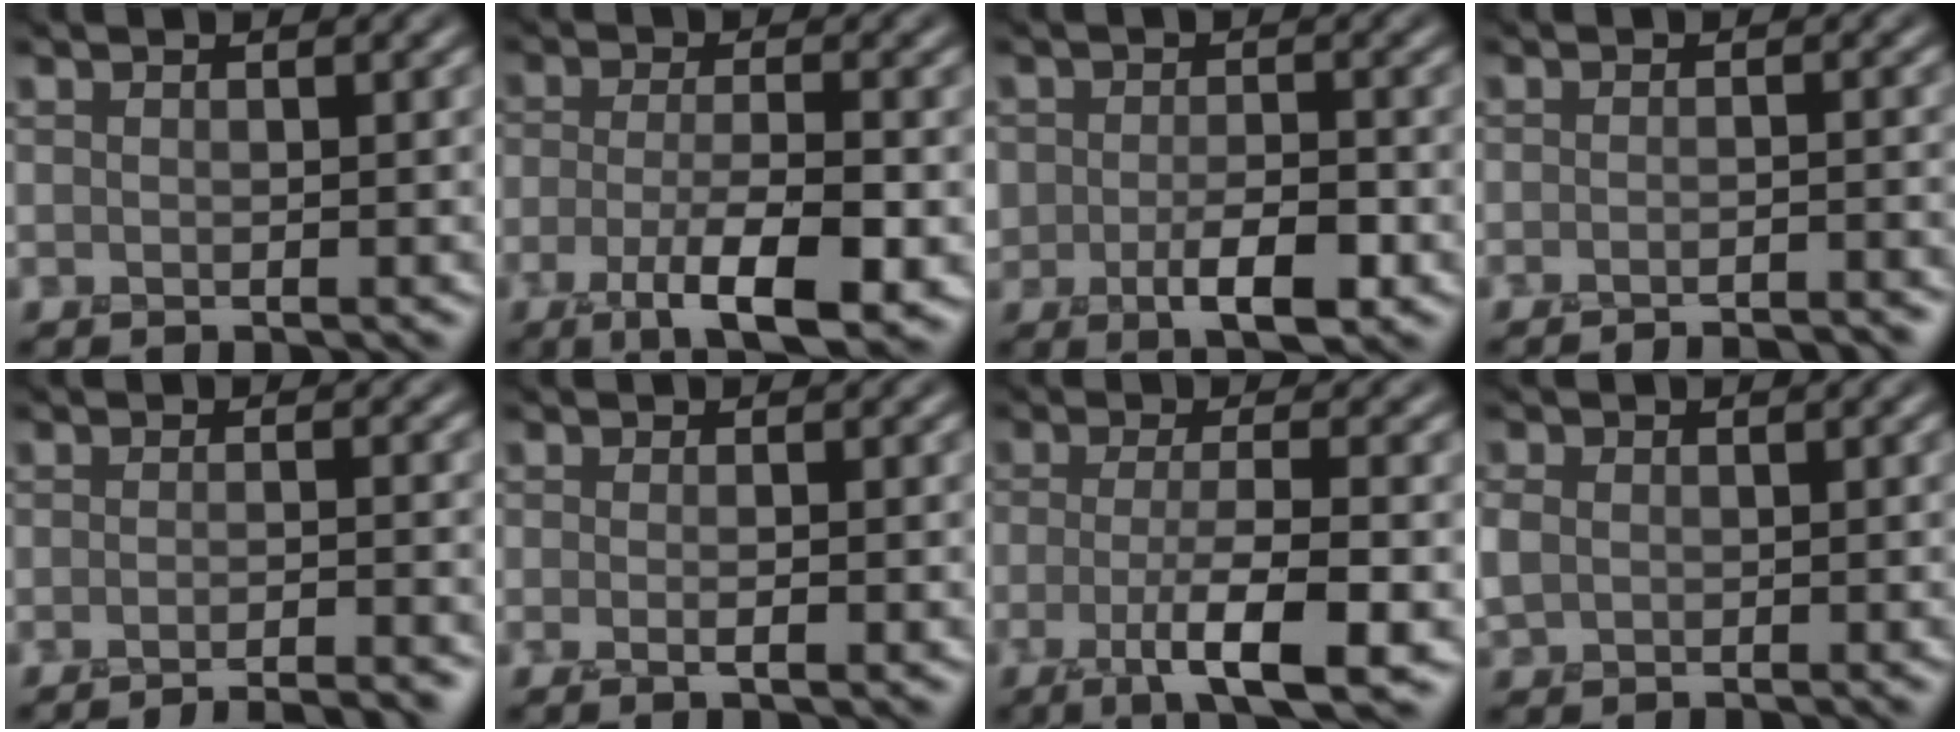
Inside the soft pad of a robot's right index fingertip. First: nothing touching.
{"total": 6.2, "force": [-2.5, 1.9, 5.3], "torque": [-0.094, 0.002, -0.047]}
{"total": 4.3, "force": [-1.3, 2.7, 3.1], "torque": [-0.047, -0.003, -0.023]}
{"total": 3.4, "force": [-3.3, 0.3, 0.8], "torque": [0.006, 0.004, -0.048]}
{"total": 4.6, "force": [-4.1, 0.8, 2.0], "torque": [-0.001, 0.004, -0.053]}
{"total": 1.0, "force": [0.1, 0.2, 1.0], "torque": [-0.014, 0.001, -0.004]}
{"total": 5.5, "force": [-1.9, 1.1, 5.0], "torque": [-0.084, 0.004, -0.039]}
{"total": 1.4, "force": [0.7, 1.2, 0.0], "torque": [-0.001, 0.010, 0.006]}